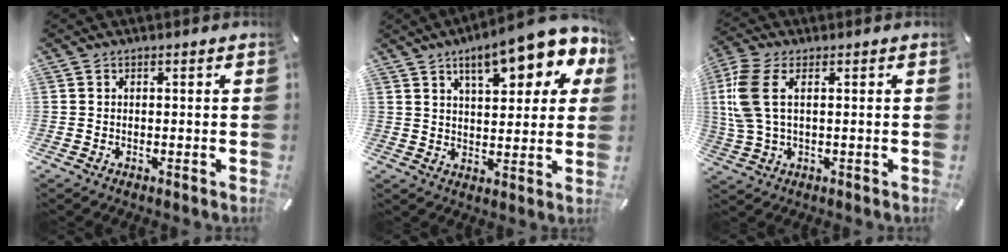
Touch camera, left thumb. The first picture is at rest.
{"total": 14.9, "force": [8.7, 6.0, 10.5], "torque": [-0.149, -0.035, 0.141]}
{"total": 8.4, "force": [1.8, 4.0, 7.2], "torque": [-0.186, -0.010, 0.028]}